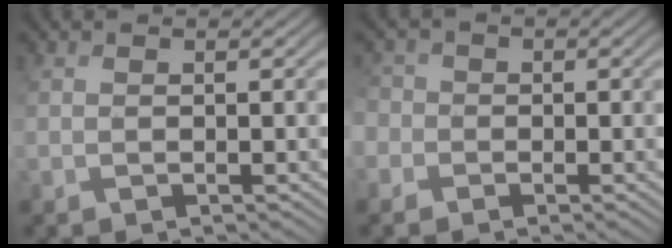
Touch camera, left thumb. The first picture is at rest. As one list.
[{"total": 2.7, "force": [-1.3, 2.4, -0.1], "torque": [-0.004, 0.000, -0.039]}]